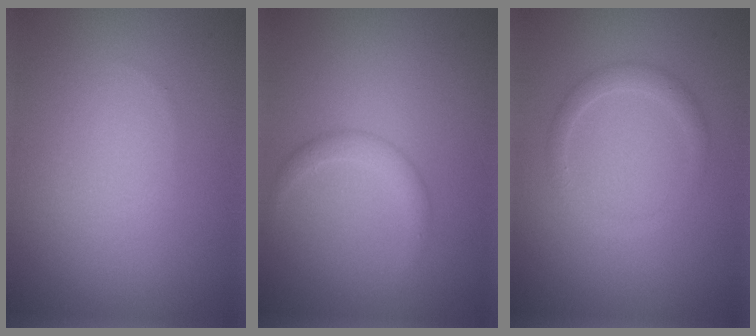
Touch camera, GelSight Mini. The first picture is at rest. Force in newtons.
{"total": 1.6, "press": 1.6, "slide": 0.1}
{"total": 1.6, "press": 1.6, "slide": 0.1}